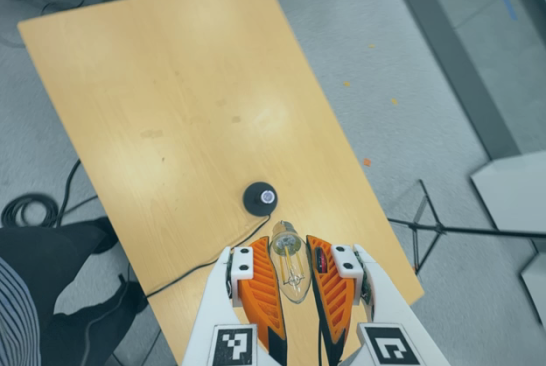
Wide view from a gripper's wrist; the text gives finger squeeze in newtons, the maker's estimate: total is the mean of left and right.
{"total": 22.8, "left": 25.9, "right": 19.6}